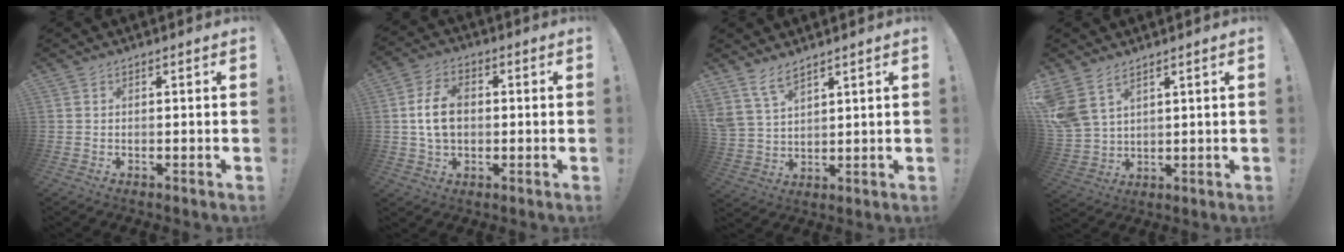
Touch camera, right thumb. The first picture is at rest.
{"total": 9.8, "force": [0.3, 6.9, 7.0], "torque": [-0.131, 0.010, 0.006]}
{"total": 7.0, "force": [5.9, 2.8, 2.6], "torque": [-0.061, -0.031, 0.117]}
{"total": 9.0, "force": [6.1, 4.7, 4.6], "torque": [-0.100, -0.022, 0.125]}